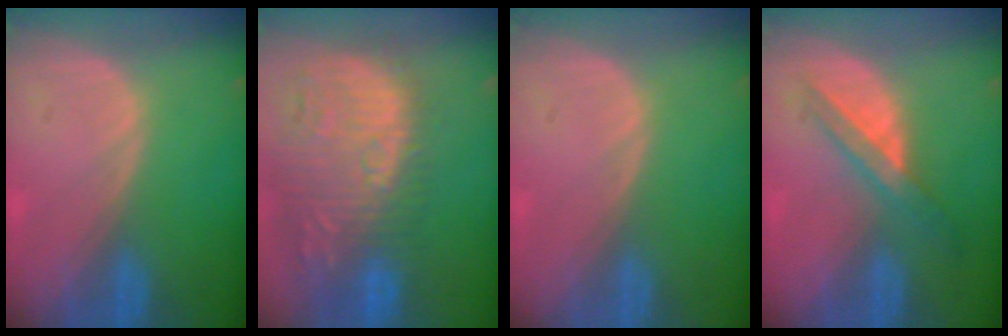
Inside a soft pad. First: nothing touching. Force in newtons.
{"total": 14.1, "press": 12.3, "slide": 6.9}
{"total": 0.0}
{"total": 5.9, "press": 5.2, "slide": 2.9}